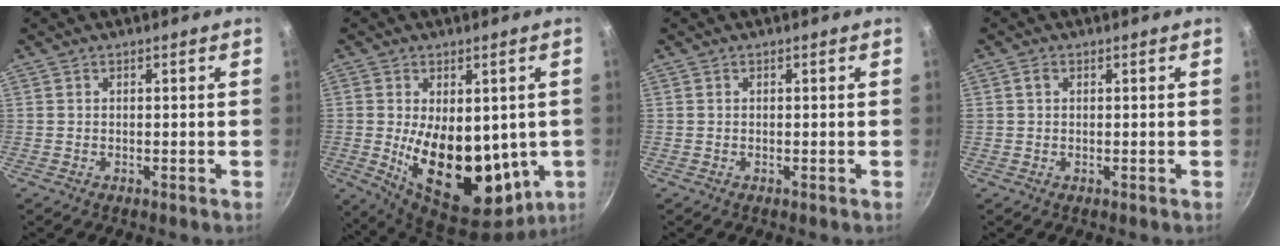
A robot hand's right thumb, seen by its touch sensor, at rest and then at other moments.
{"total": 19.8, "force": [-1.1, 11.2, 16.3], "torque": [-0.235, -0.032, 0.010]}
{"total": 0.0}
{"total": 1.2, "force": [0.4, 0.9, 0.7], "torque": [-0.009, 0.005, 0.007]}